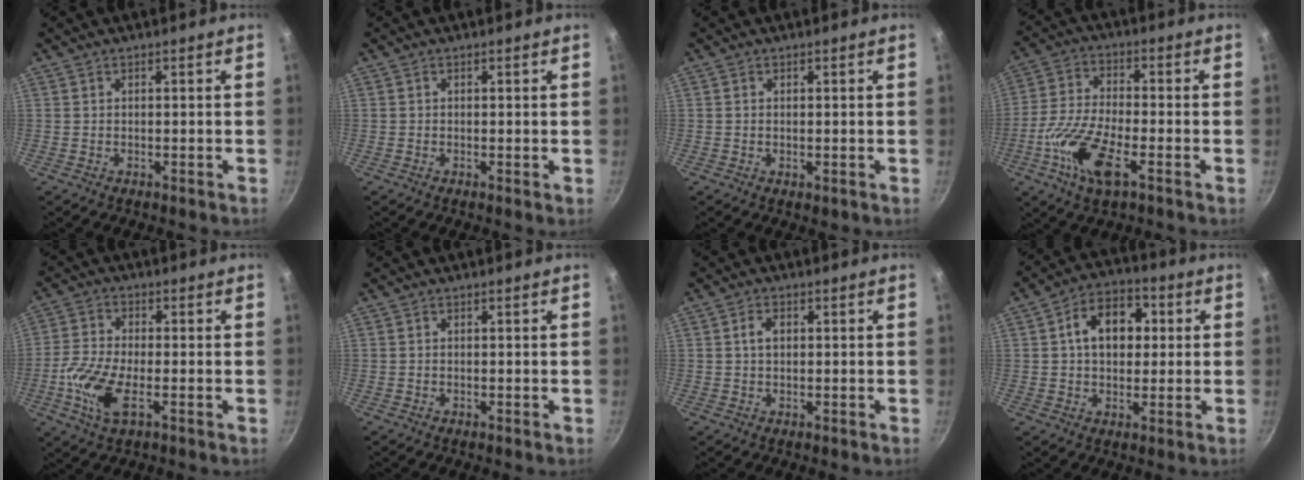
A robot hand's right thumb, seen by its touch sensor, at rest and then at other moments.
{"total": 0.0}
{"total": 0.9, "force": [0.1, 0.5, 0.8], "torque": [-0.012, -0.003, -0.001]}
{"total": 12.0, "force": [-4.7, 4.4, 10.2], "torque": [-0.203, 0.018, -0.101]}
{"total": 8.7, "force": [-2.5, 3.5, 7.5], "torque": [-0.162, 0.007, -0.059]}
{"total": 0.0}
{"total": 2.3, "force": [0.3, 1.6, 1.7], "torque": [-0.022, 0.005, 0.005]}
{"total": 11.1, "force": [1.9, 7.9, 7.6], "torque": [-0.077, 0.016, 0.017]}